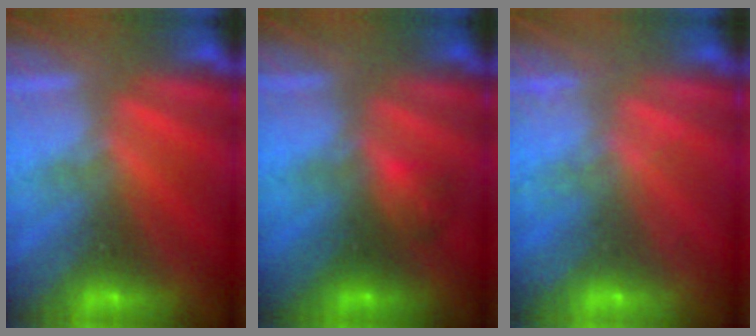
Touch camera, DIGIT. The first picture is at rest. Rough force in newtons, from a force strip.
{"total": 2.0}
{"total": 2.1}